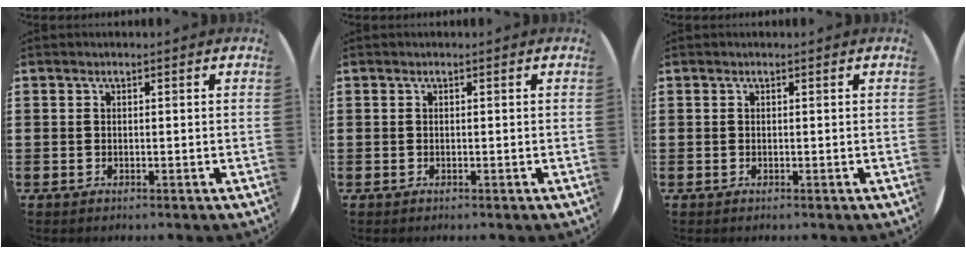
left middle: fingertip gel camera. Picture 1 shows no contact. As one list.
[{"total": 0.0}, {"total": 0.0}]